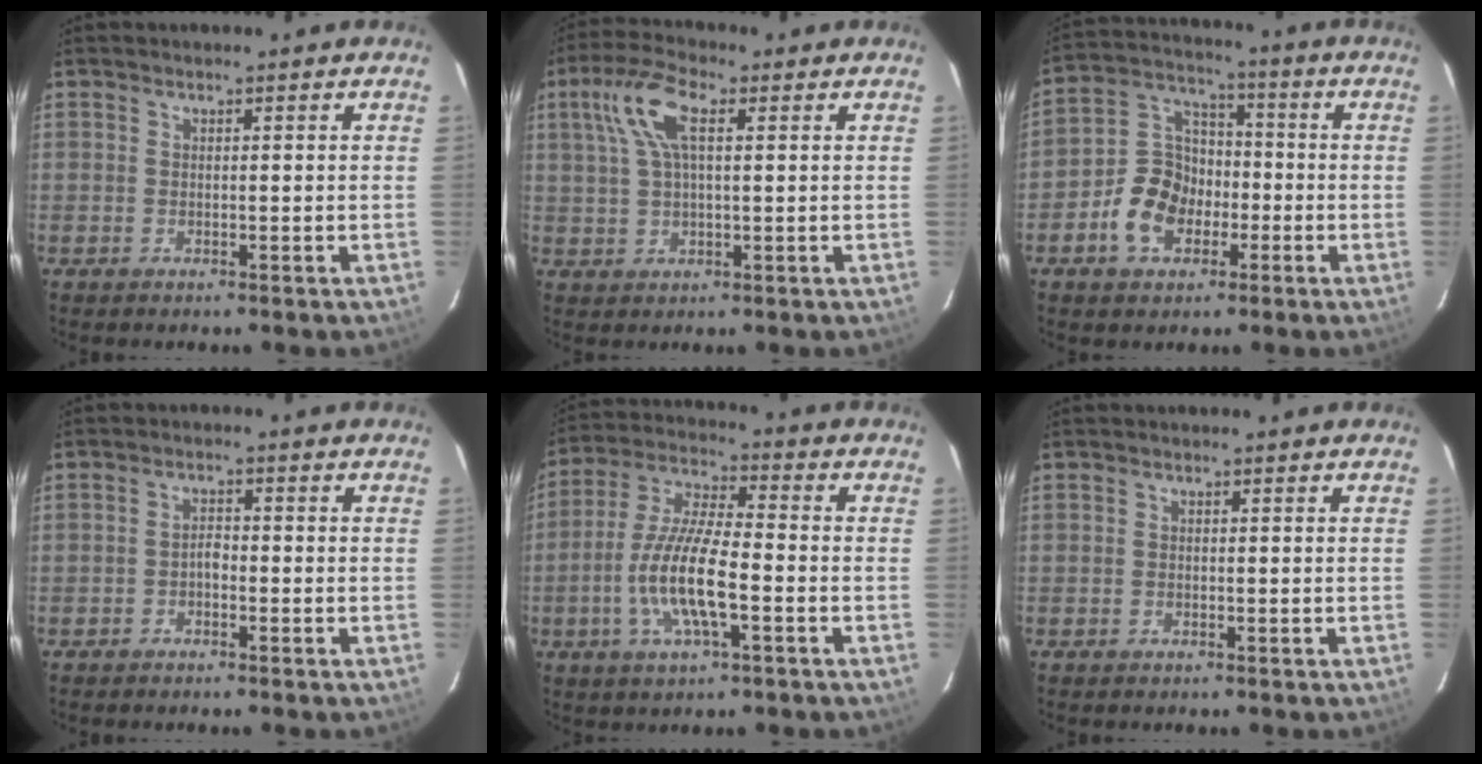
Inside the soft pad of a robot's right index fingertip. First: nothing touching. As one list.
[{"total": 8.4, "force": [2.8, 3.1, 7.2], "torque": [-0.151, 0.021, 0.054]}, {"total": 10.5, "force": [-4.3, 7.6, 5.8], "torque": [-0.124, 0.027, -0.076]}, {"total": 1.5, "force": [-0.9, 0.7, 0.9], "torque": [-0.017, 0.006, -0.018]}, {"total": 12.6, "force": [-3.7, 2.9, 11.6], "torque": [-0.243, -0.002, -0.074]}, {"total": 0.0}]